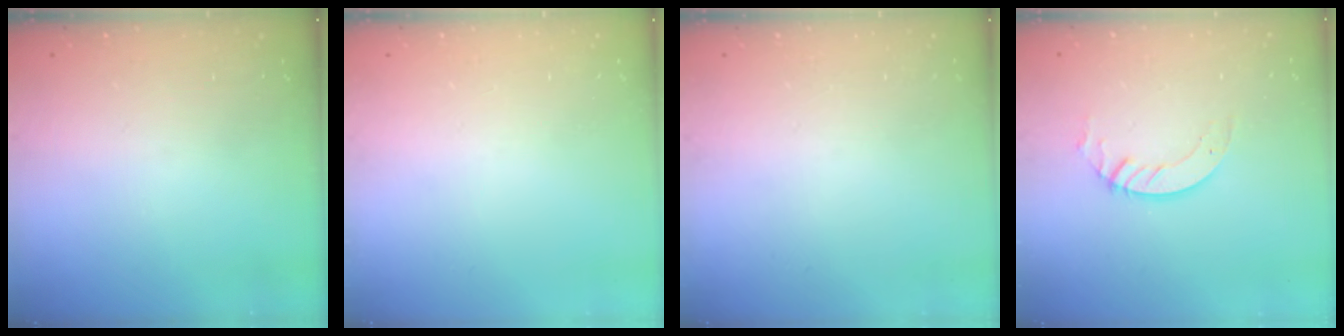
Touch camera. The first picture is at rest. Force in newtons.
{"total": 0.0}
{"total": 0.0}
{"total": 2.8, "press": 2.8, "slide": 0.2}